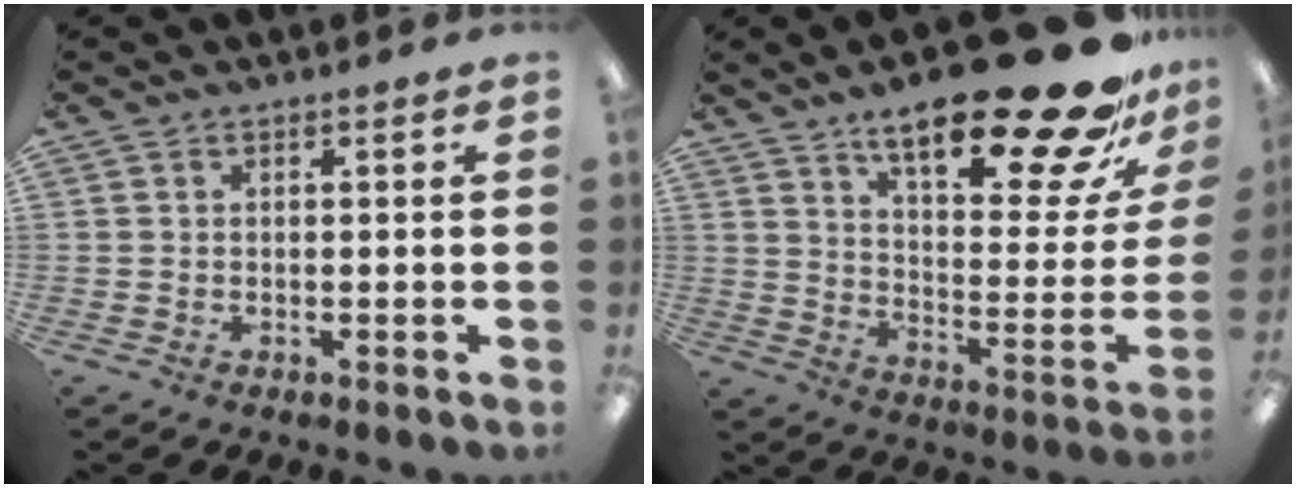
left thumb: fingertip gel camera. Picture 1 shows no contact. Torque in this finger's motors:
{"motor_torque": [0.90, 0.67, 1.49, -1.28, 0.18]}